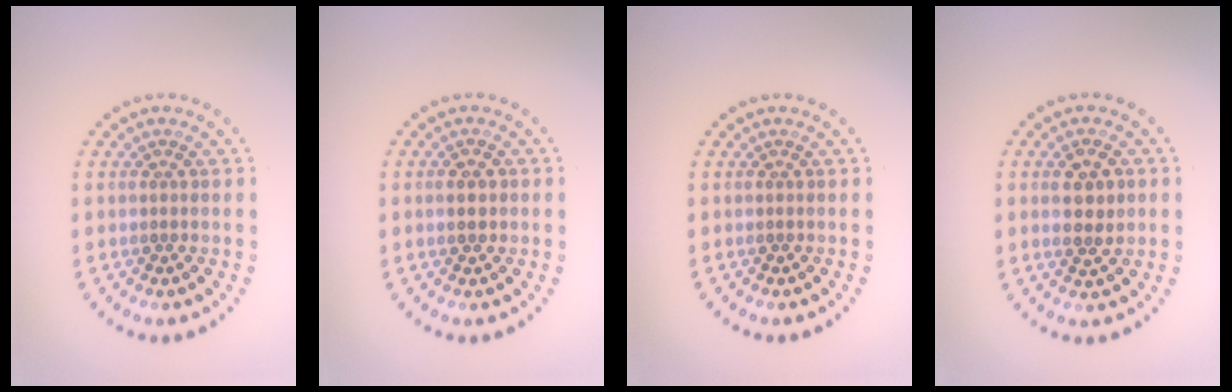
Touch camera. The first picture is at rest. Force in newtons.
{"total": 1.9, "press": 1.9, "slide": 0.1}
{"total": 0.0}
{"total": 2.8, "press": 2.7, "slide": 0.5}